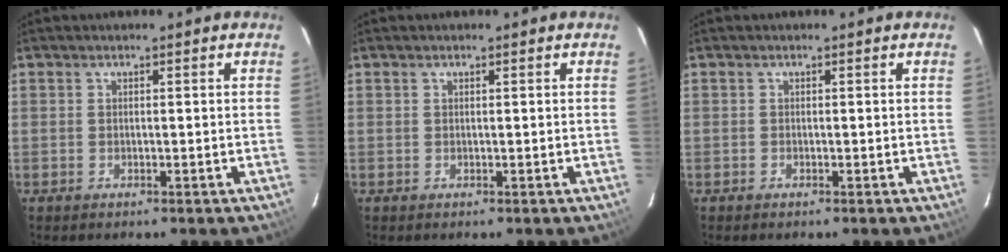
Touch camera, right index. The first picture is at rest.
{"total": 0.0}
{"total": 0.0}